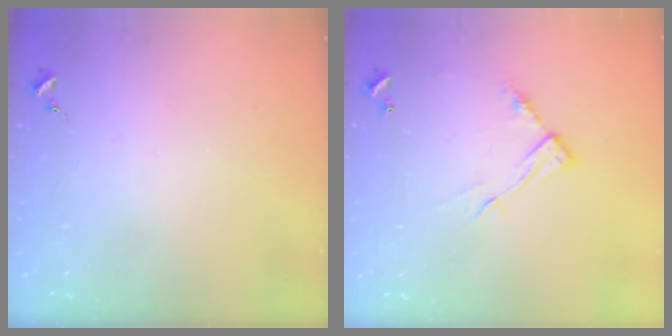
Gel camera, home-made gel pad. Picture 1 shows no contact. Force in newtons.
{"total": 10.0, "press": 10.0, "slide": 0.5}